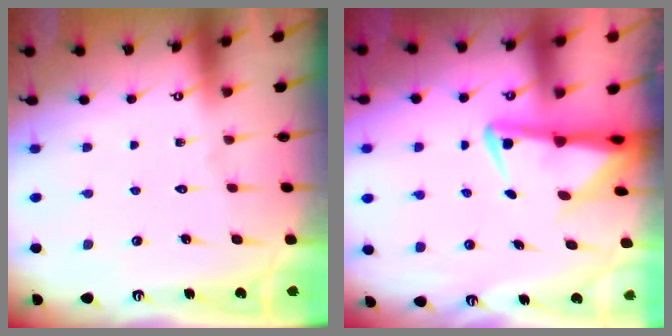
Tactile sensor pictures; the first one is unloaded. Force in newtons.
{"total": 4.5, "press": 4.4, "slide": 0.9}